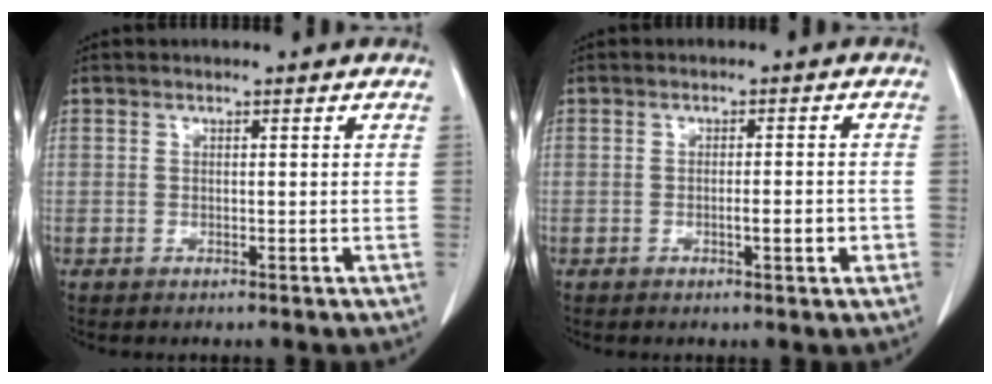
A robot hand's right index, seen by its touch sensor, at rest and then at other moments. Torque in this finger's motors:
{"motor_torque": [0.54, -0.44, 0.24, 0.05]}